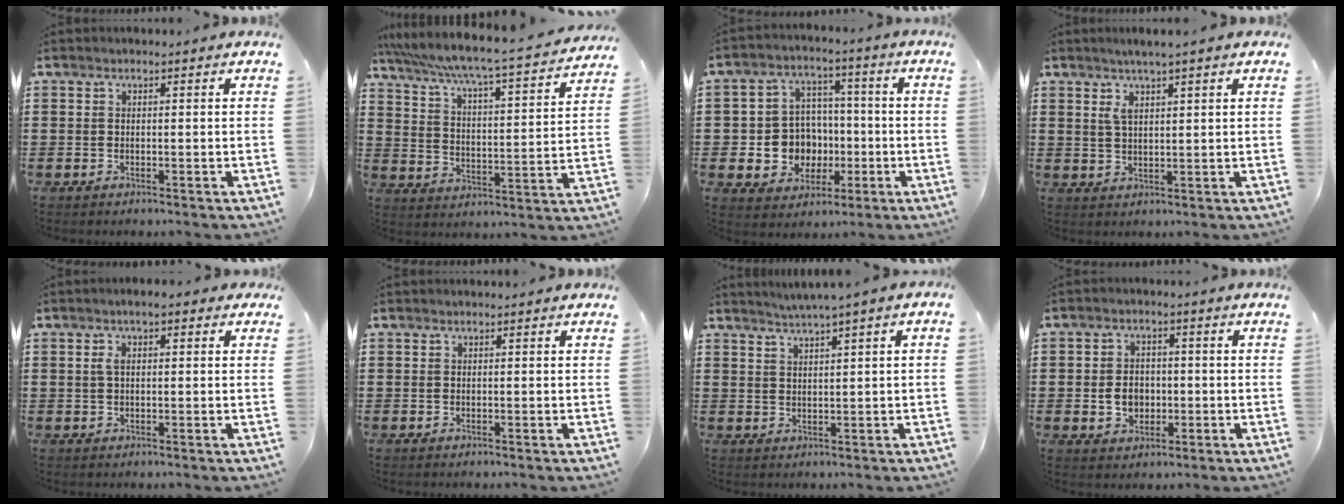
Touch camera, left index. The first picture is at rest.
{"total": 4.8, "force": [4.4, -0.5, 2.0], "torque": [-0.064, -0.044, 0.061]}
{"total": 8.1, "force": [-1.1, 7.6, 2.3], "torque": [-0.075, 0.020, -0.010]}
{"total": 3.1, "force": [1.7, 0.5, 2.5], "torque": [-0.052, 0.004, 0.029]}
{"total": 3.0, "force": [0.7, 1.1, 2.7], "torque": [-0.055, 0.008, 0.010]}
{"total": 0.0}
{"total": 1.6, "force": [1.1, -0.5, 1.1], "torque": [-0.021, -0.003, 0.020]}
{"total": 4.4, "force": [-0.7, 3.6, 2.4], "torque": [-0.047, 0.005, -0.017]}